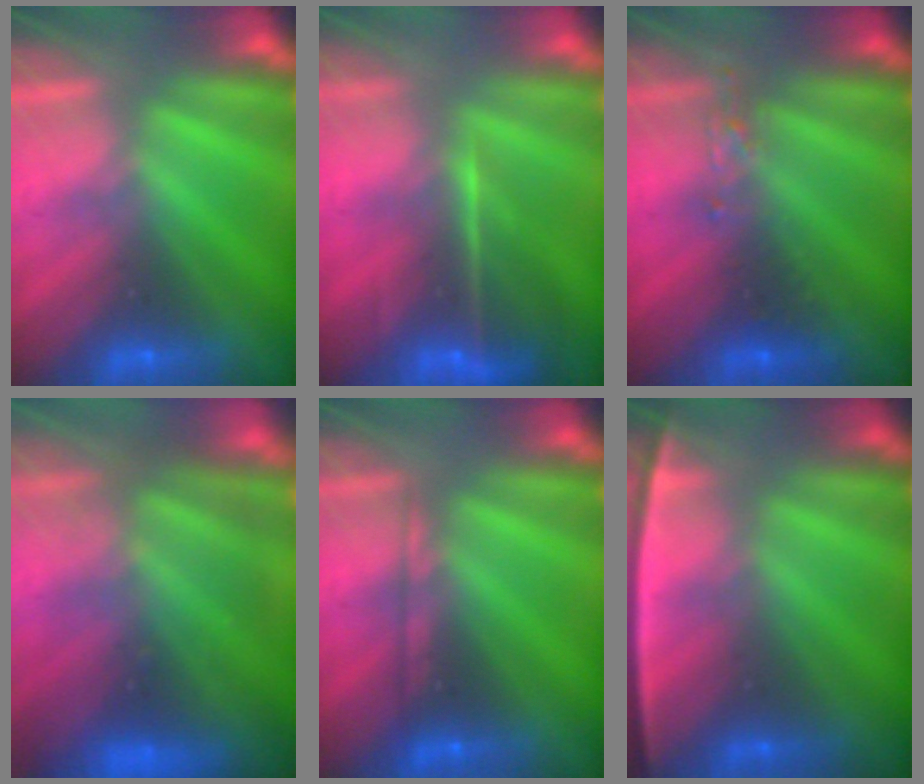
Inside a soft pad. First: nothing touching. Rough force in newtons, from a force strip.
{"total": 7.4}
{"total": 2.4}
{"total": 7.9}
{"total": 2.2}
{"total": 2.4}